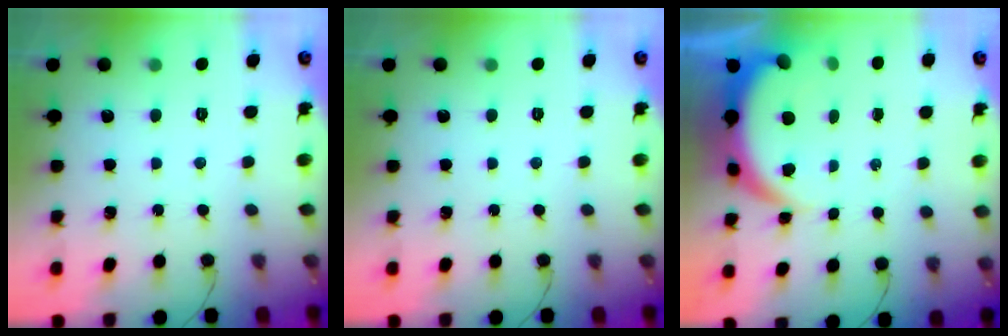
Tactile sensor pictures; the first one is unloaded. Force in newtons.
{"total": 0.0}
{"total": 6.4, "press": 6.3, "slide": 0.8}